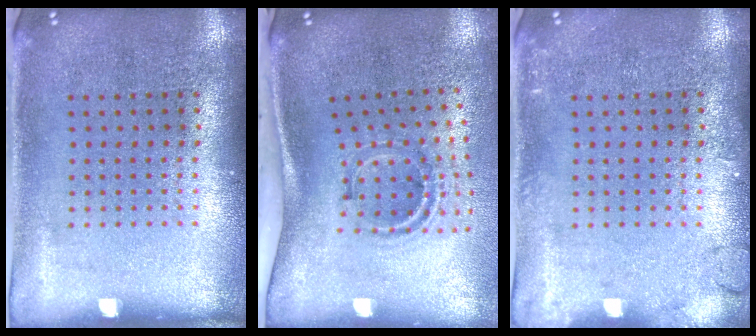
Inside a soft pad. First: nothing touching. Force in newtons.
{"total": 1.4, "press": 1.0, "slide": 1.0}
{"total": 1.7, "press": 1.7, "slide": 0.3}